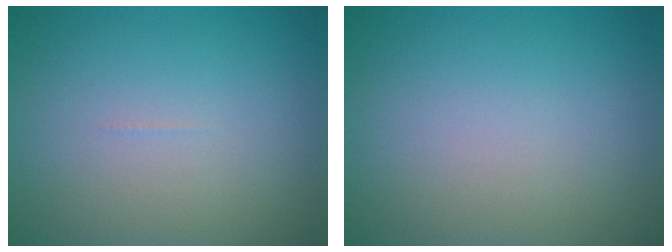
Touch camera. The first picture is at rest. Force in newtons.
{"total": 0.0}